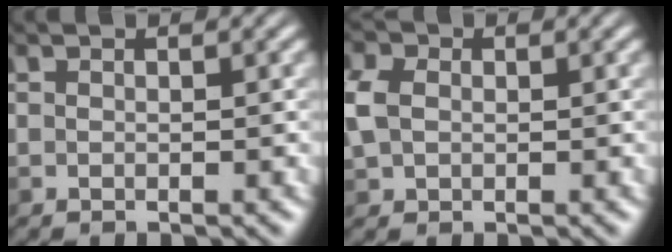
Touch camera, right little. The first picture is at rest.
{"total": 4.4, "force": [0.5, 3.4, 2.7], "torque": [-0.080, 0.006, 0.009]}